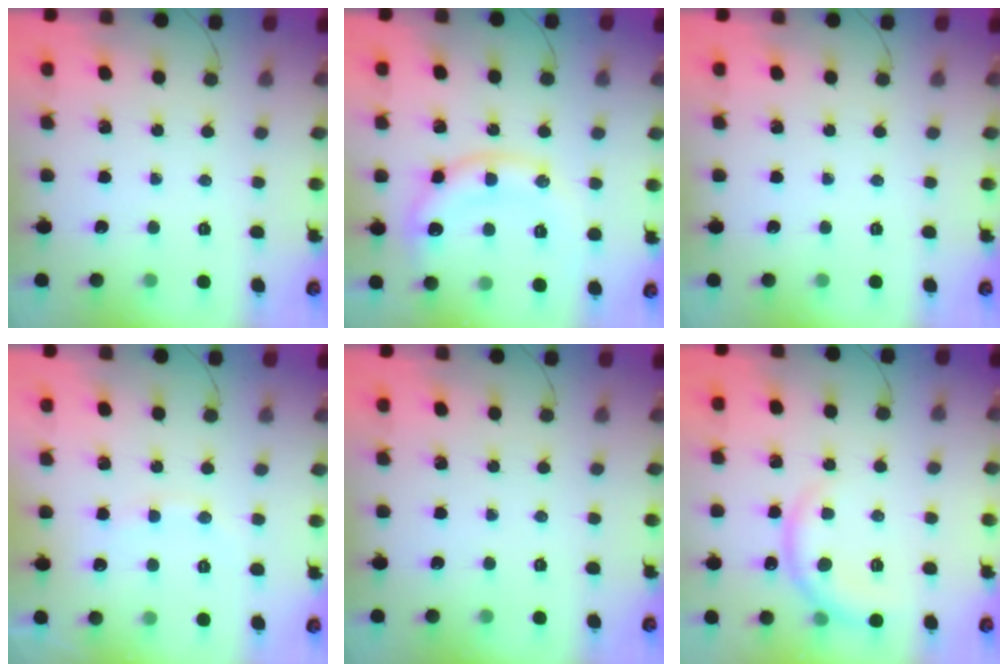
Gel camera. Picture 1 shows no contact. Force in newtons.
{"total": 12.7, "press": 12.7, "slide": 0.8}
{"total": 0.0}
{"total": 6.7, "press": 6.6, "slide": 1.2}
{"total": 0.0}
{"total": 7.2, "press": 7.2, "slide": 0.3}